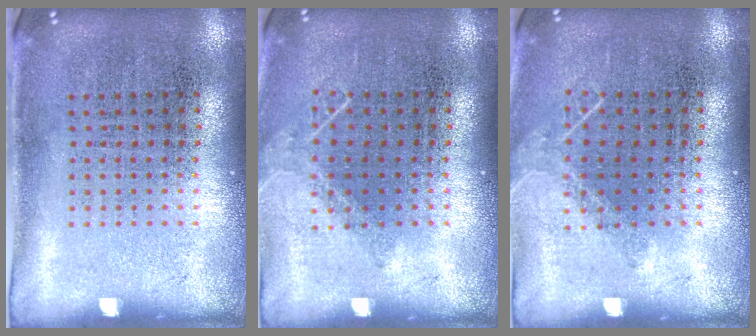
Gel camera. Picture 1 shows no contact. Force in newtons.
{"total": 0.8, "press": 0.8, "slide": 0.2}
{"total": 1.0, "press": 0.9, "slide": 0.2}